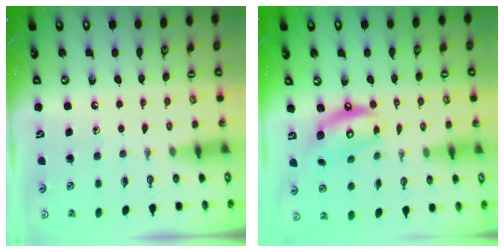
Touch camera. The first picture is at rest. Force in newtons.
{"total": 12.1, "press": 12.1, "slide": 1.0}